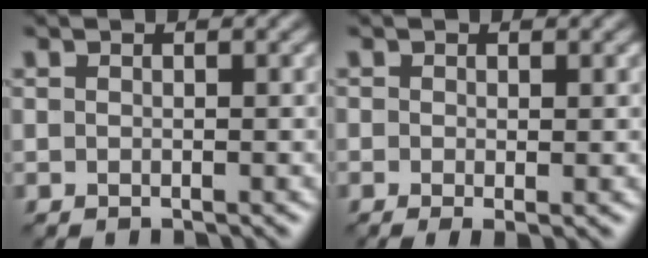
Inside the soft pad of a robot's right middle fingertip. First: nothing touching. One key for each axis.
{"total": 1.2, "fx": -0.2, "fy": 0.2, "fz": 1.1, "tx": -0.018, "ty": -0.007, "tz": -0.004}